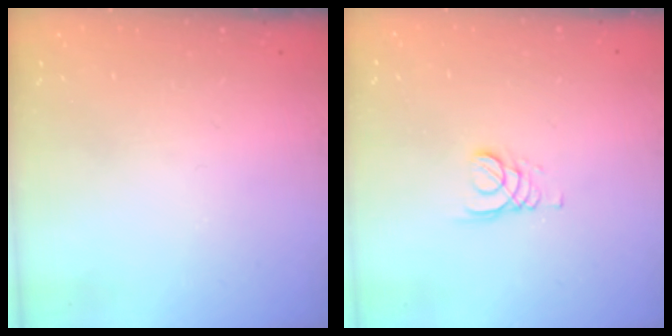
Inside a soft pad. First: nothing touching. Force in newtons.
{"total": 2.1, "press": 2.1, "slide": 0.1}